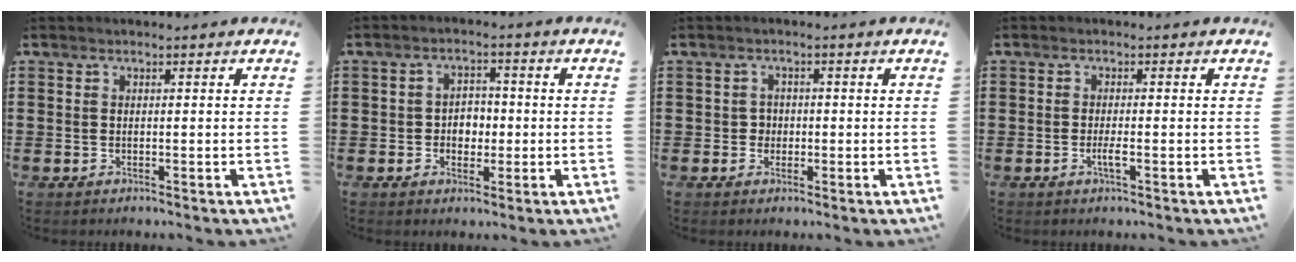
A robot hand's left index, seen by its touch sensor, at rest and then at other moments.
{"total": 3.4, "force": [-0.6, 2.7, 2.0], "torque": [-0.038, 0.005, -0.018]}
{"total": 1.7, "force": [-0.2, 1.6, 0.5], "torque": [-0.016, 0.005, -0.007]}
{"total": 2.1, "force": [-0.7, 0.2, 1.9], "torque": [-0.041, -0.004, -0.014]}